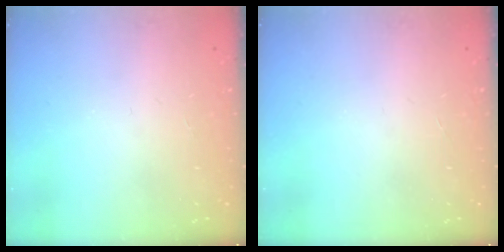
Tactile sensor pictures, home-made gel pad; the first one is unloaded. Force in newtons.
{"total": 0.0}